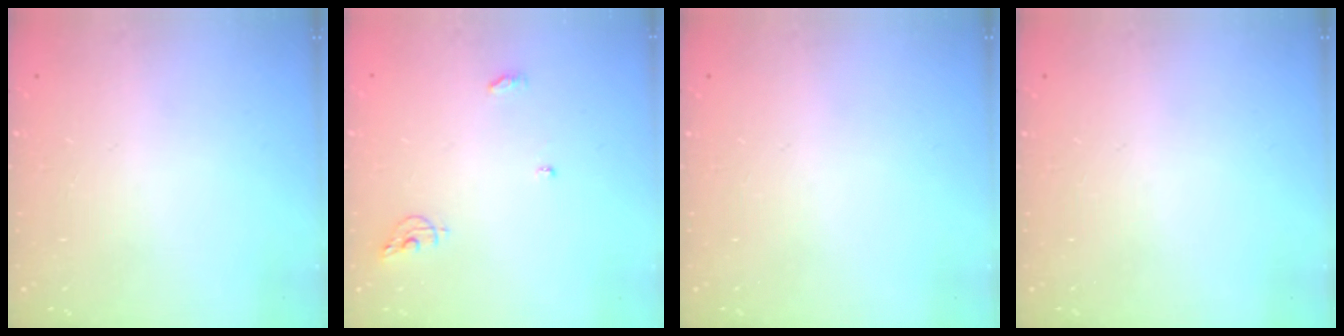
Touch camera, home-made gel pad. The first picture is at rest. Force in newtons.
{"total": 6.3, "press": 6.3, "slide": 0.2}
{"total": 0.0}
{"total": 0.0}